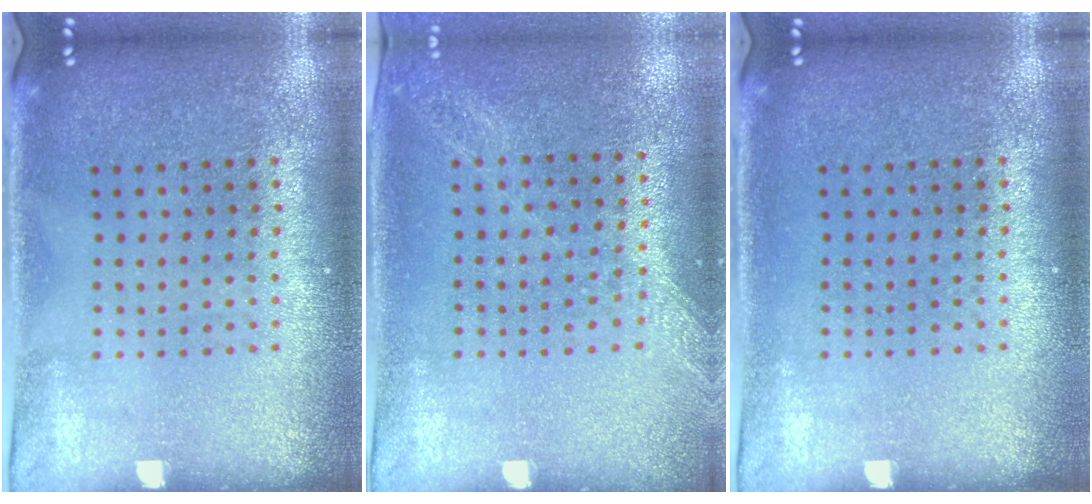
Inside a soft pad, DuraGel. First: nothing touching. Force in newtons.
{"total": 1.1, "press": 1.1, "slide": 0.2}
{"total": 0.0}